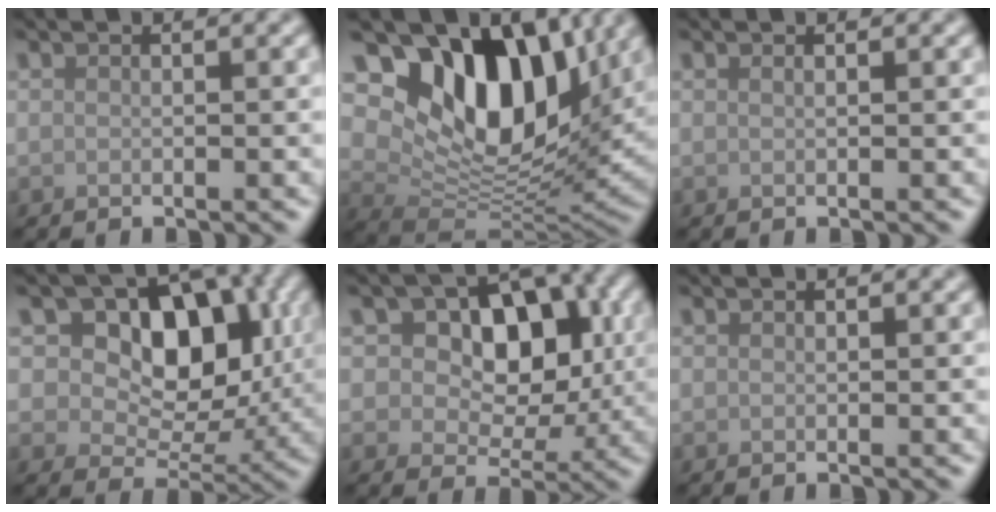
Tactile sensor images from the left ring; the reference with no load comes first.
{"total": 12.3, "force": [5.7, 7.3, 8.2], "torque": [-0.134, -0.008, 0.104]}
{"total": 0.0}
{"total": 10.5, "force": [3.8, 7.0, 6.9], "torque": [-0.090, 0.003, 0.041]}
{"total": 9.7, "force": [2.5, 6.4, 6.8], "torque": [-0.084, 0.003, 0.023]}
{"total": 0.0}